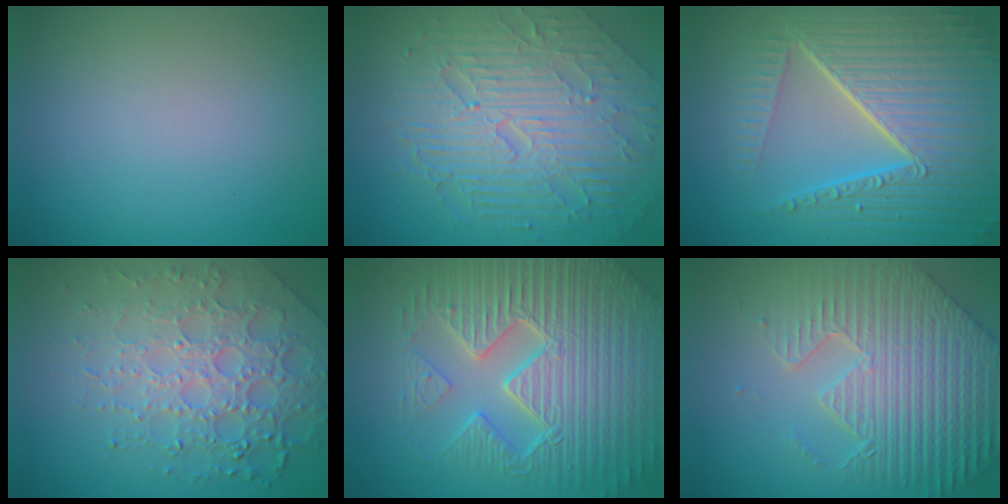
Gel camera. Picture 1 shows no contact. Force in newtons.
{"total": 9.8, "press": 6.5, "slide": 7.3}
{"total": 10.5, "press": 6.7, "slide": 8.1}
{"total": 7.5, "press": 5.3, "slide": 5.3}
{"total": 9.5, "press": 6.7, "slide": 6.7}
{"total": 9.2, "press": 6.5, "slide": 6.6}